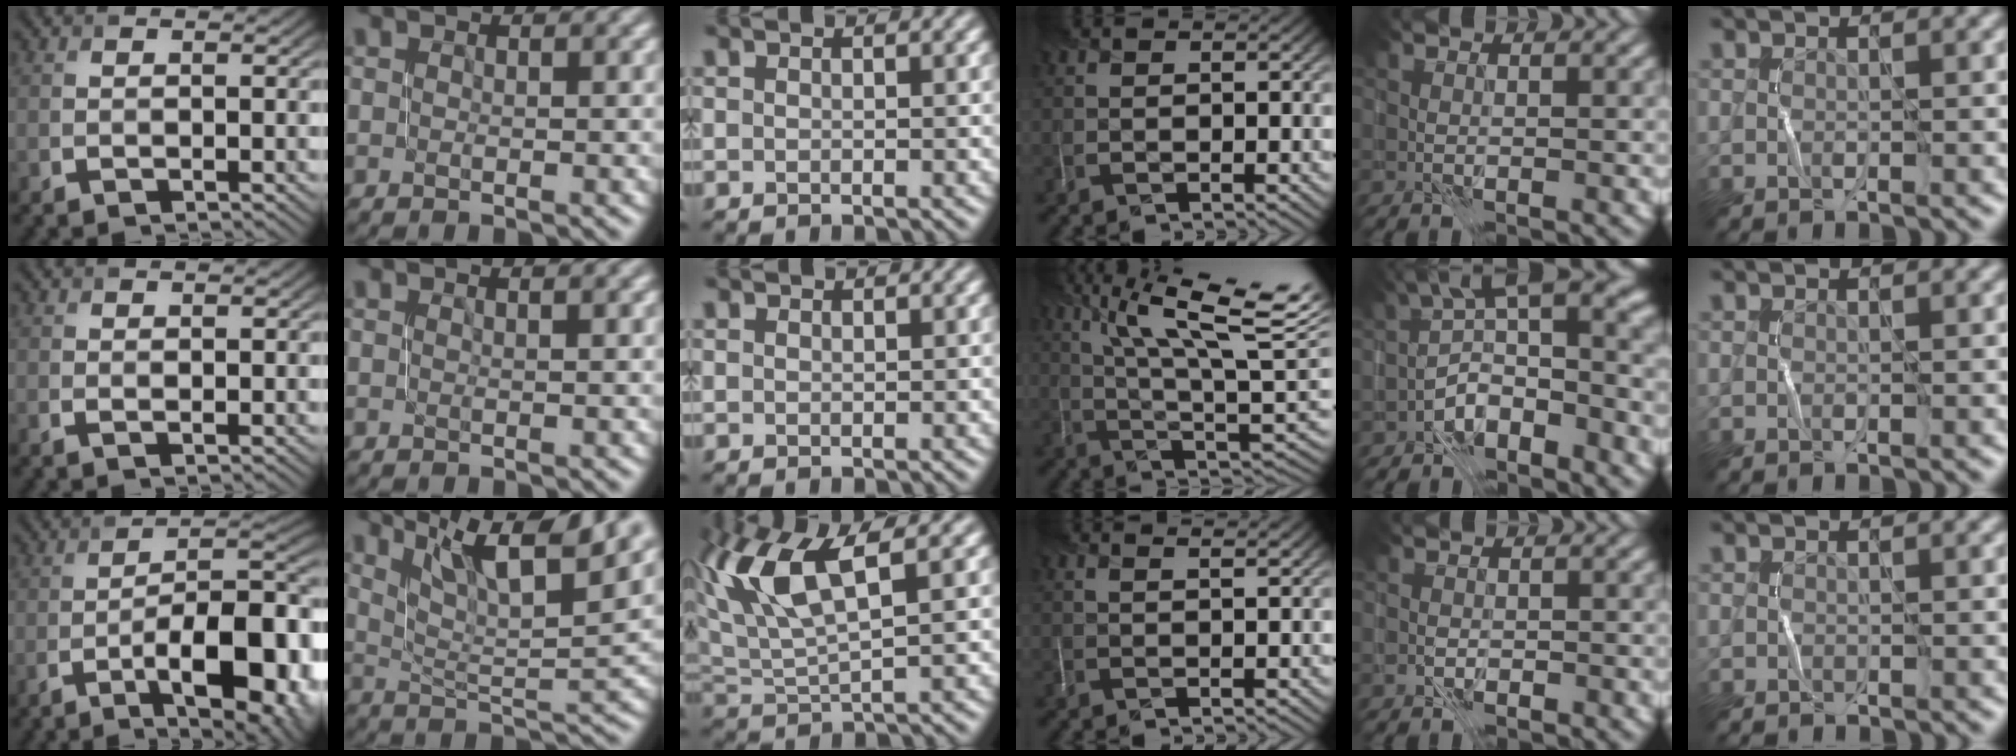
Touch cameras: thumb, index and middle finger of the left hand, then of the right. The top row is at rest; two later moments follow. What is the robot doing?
{"motion": "close", "object": "stapler"}